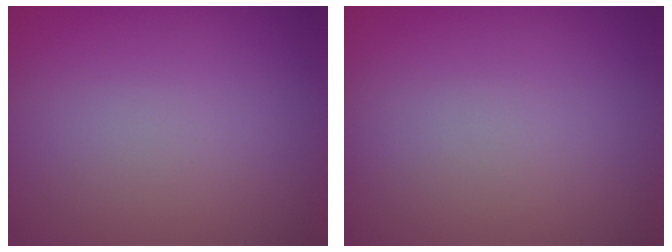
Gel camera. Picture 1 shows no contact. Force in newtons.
{"total": 0.0}